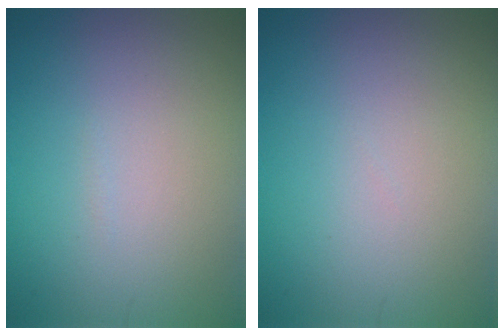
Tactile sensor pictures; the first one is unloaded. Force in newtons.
{"total": 0.0}